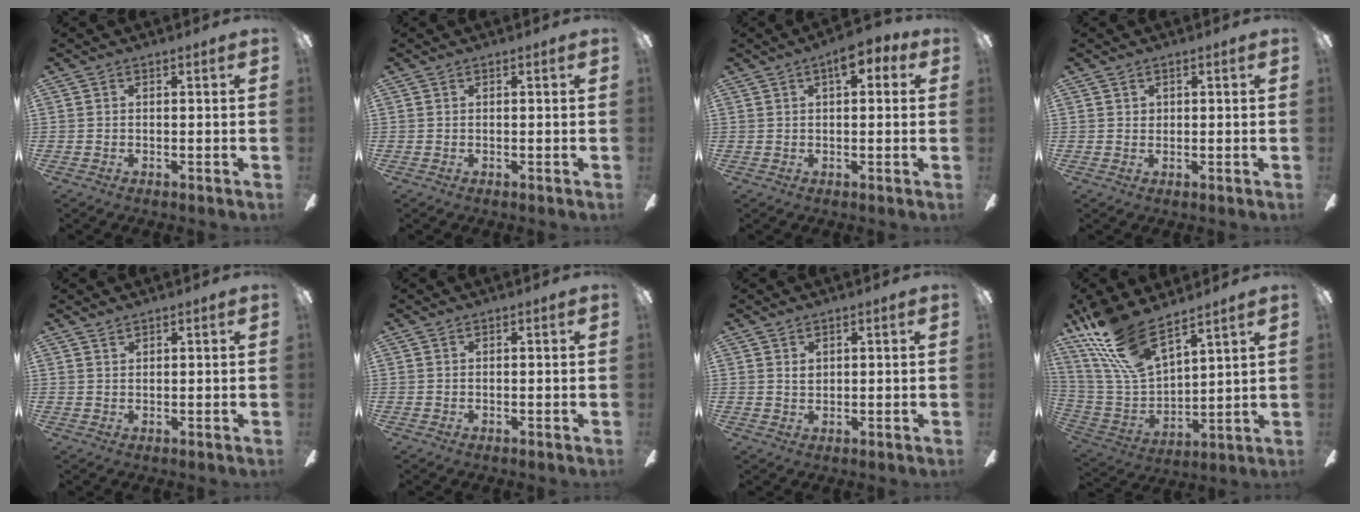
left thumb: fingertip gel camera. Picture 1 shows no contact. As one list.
[{"total": 0.0}, {"total": 5.8, "force": [2.7, 2.6, 4.4], "torque": [-0.057, -0.002, 0.041]}, {"total": 1.1, "force": [0.7, 0.9, 0.1], "torque": [-0.002, 0.003, 0.014]}, {"total": 1.3, "force": [1.2, 0.3, 0.0], "torque": [0.000, -0.001, 0.024]}, {"total": 0.0}, {"total": 1.9, "force": [1.1, 1.2, 1.0], "torque": [-0.014, -0.003, 0.019]}, {"total": 18.4, "force": [13.5, 6.3, 10.8], "torque": [-0.262, -0.083, 0.240]}]